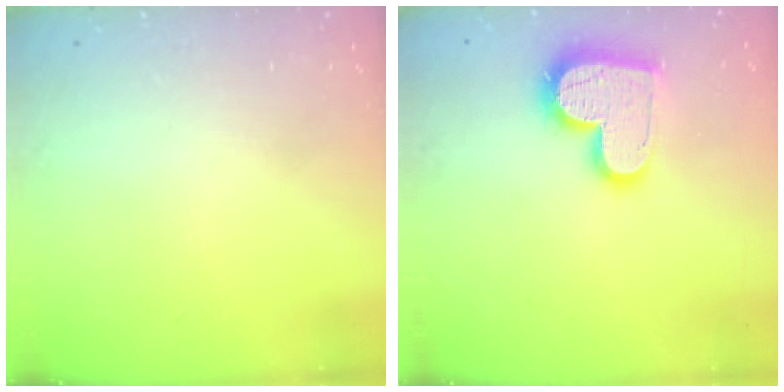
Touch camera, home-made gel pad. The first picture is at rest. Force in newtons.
{"total": 16.1, "press": 16.0, "slide": 1.2}